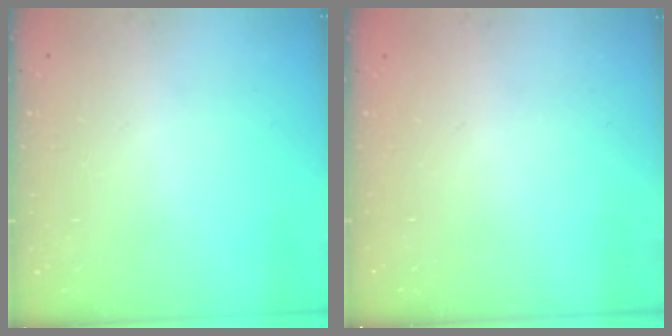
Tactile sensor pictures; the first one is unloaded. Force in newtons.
{"total": 0.0}